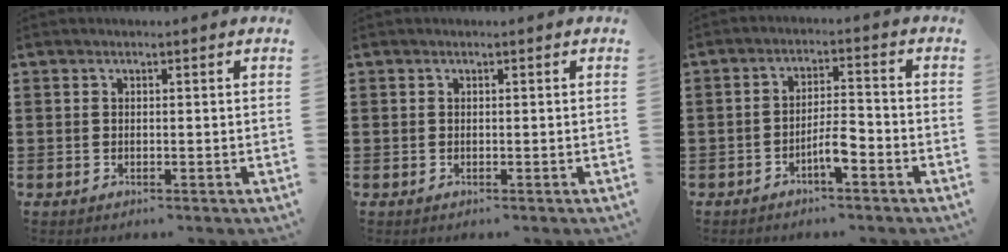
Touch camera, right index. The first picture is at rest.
{"total": 0.0}
{"total": 4.3, "force": [-2.5, 1.1, 3.4], "torque": [-0.073, 0.002, -0.051]}